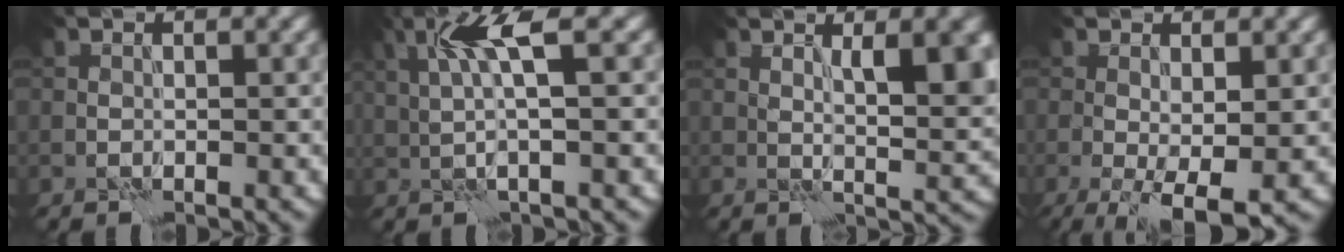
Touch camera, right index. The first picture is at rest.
{"total": 4.7, "force": [1.5, 0.6, 4.4], "torque": [-0.091, 0.005, 0.031]}
{"total": 5.9, "force": [1.7, 1.7, 5.4], "torque": [-0.074, -0.001, 0.031]}
{"total": 5.5, "force": [-1.6, 1.7, 5.0], "torque": [-0.093, -0.013, -0.022]}